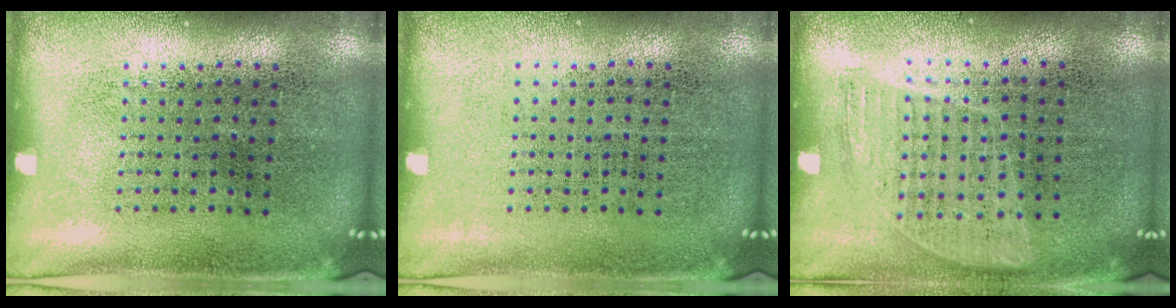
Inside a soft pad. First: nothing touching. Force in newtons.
{"total": 0.0}
{"total": 0.8, "press": 0.7, "slide": 0.4}